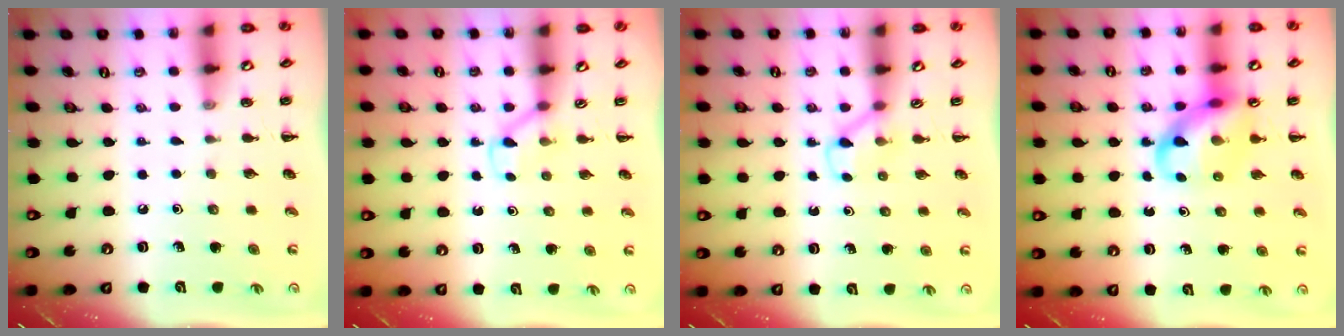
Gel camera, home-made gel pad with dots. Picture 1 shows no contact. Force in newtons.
{"total": 3.0, "press": 2.8, "slide": 1.1}
{"total": 3.0, "press": 2.8, "slide": 0.9}
{"total": 10.2, "press": 9.8, "slide": 2.7}